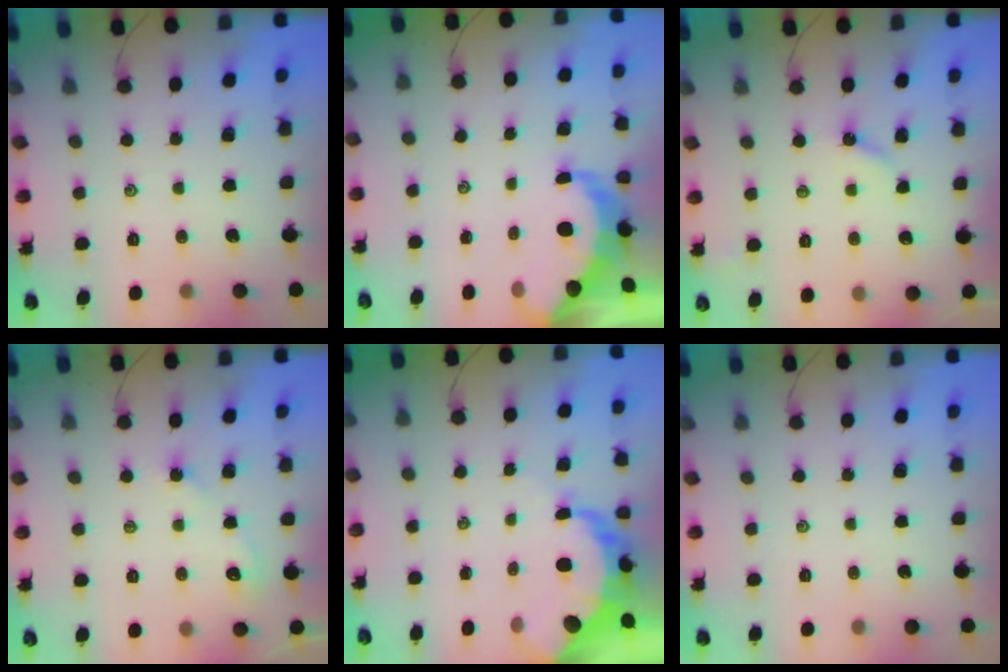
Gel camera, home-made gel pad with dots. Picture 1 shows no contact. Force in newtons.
{"total": 5.6, "press": 5.5, "slide": 0.8}
{"total": 2.8, "press": 2.8, "slide": 0.2}
{"total": 3.3, "press": 3.3, "slide": 0.5}
{"total": 8.7, "press": 8.7, "slide": 1.0}
{"total": 0.0}